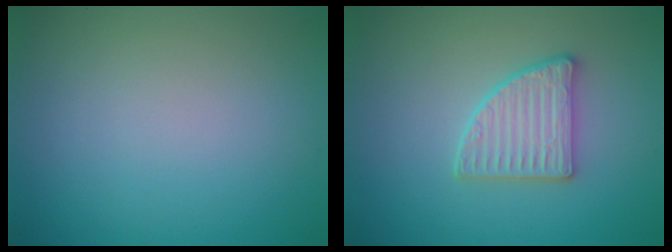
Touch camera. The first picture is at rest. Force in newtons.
{"total": 3.1, "press": 3.0, "slide": 1.0}